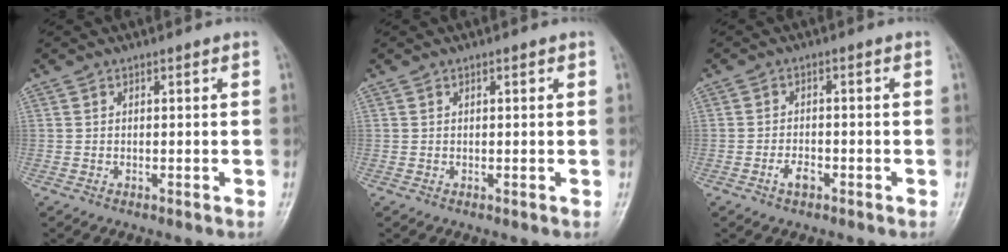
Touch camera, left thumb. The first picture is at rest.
{"total": 0.8, "force": [0.3, 0.2, 0.7], "torque": [-0.011, 0.002, 0.004]}
{"total": 2.9, "force": [-1.6, 1.5, 1.9], "torque": [-0.033, 0.013, -0.028]}